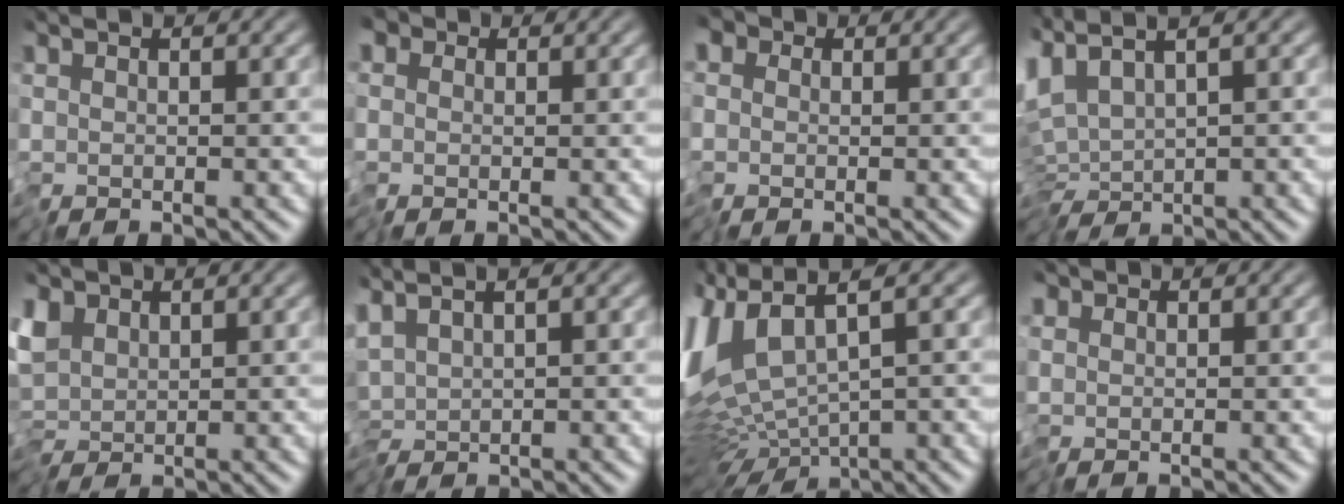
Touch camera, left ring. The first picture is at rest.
{"total": 1.7, "force": [0.0, 1.6, 0.5], "torque": [-0.014, 0.001, -0.006]}
{"total": 3.9, "force": [0.3, 3.4, 1.9], "torque": [-0.041, 0.012, -0.007]}
{"total": 6.8, "force": [0.7, 2.9, 6.1], "torque": [-0.132, -0.003, 0.028]}
{"total": 2.2, "force": [0.3, 1.7, 1.4], "torque": [-0.024, 0.001, -0.001]}
{"total": 2.4, "force": [0.3, 0.8, 2.2], "torque": [-0.045, 0.005, 0.004]}
{"total": 10.3, "force": [0.6, 4.3, 9.3], "torque": [-0.222, 0.000, 0.036]}
{"total": 0.5, "force": [-0.1, 0.5, -0.2], "torque": [0.006, -0.001, -0.004]}